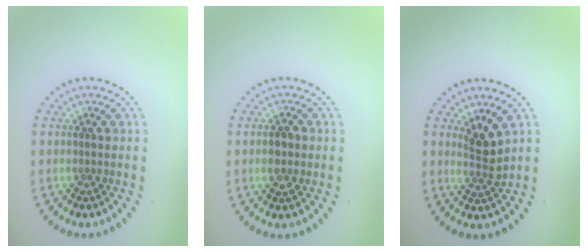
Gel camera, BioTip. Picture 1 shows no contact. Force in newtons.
{"total": 1.9, "press": 1.9, "slide": 0.2}
{"total": 2.4, "press": 1.7, "slide": 1.7}